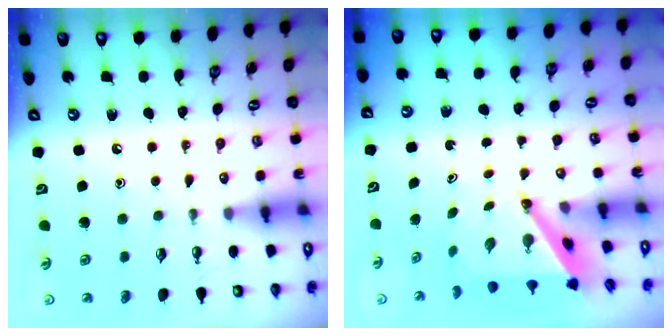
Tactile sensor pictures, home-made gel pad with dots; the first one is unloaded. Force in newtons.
{"total": 5.3, "press": 5.3, "slide": 0.5}